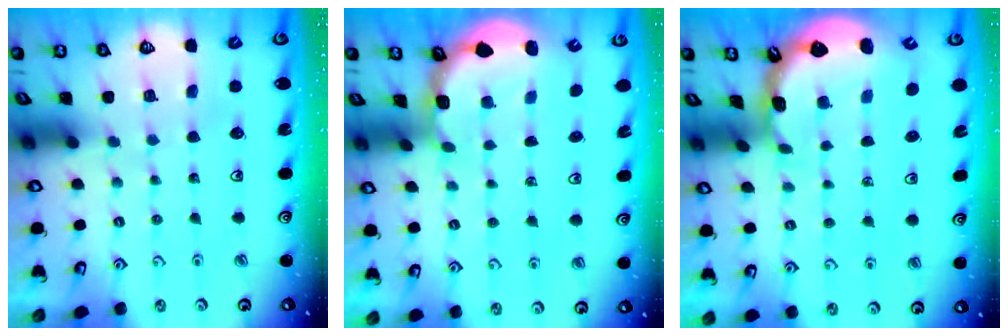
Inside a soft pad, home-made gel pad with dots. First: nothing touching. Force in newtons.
{"total": 2.5, "press": 1.9, "slide": 1.6}
{"total": 1.3, "press": 1.3, "slide": 0.1}